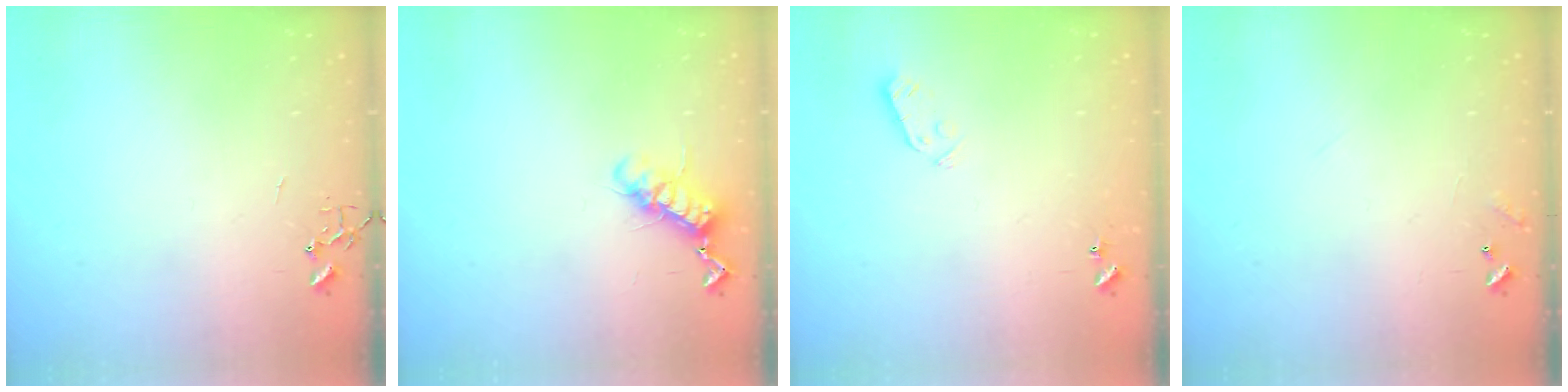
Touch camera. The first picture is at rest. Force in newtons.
{"total": 11.0, "press": 10.9, "slide": 1.1}
{"total": 3.0, "press": 2.9, "slide": 0.9}
{"total": 6.9, "press": 6.9, "slide": 0.4}